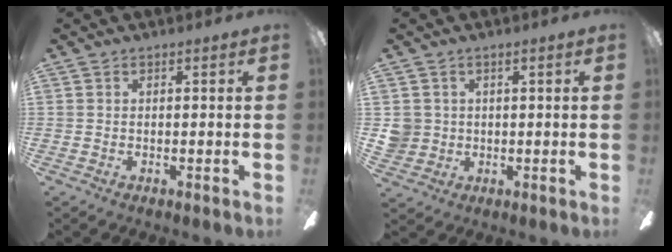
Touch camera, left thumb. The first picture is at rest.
{"total": 4.0, "force": [0.7, 3.9, 0.5], "torque": [-0.020, 0.007, 0.012]}